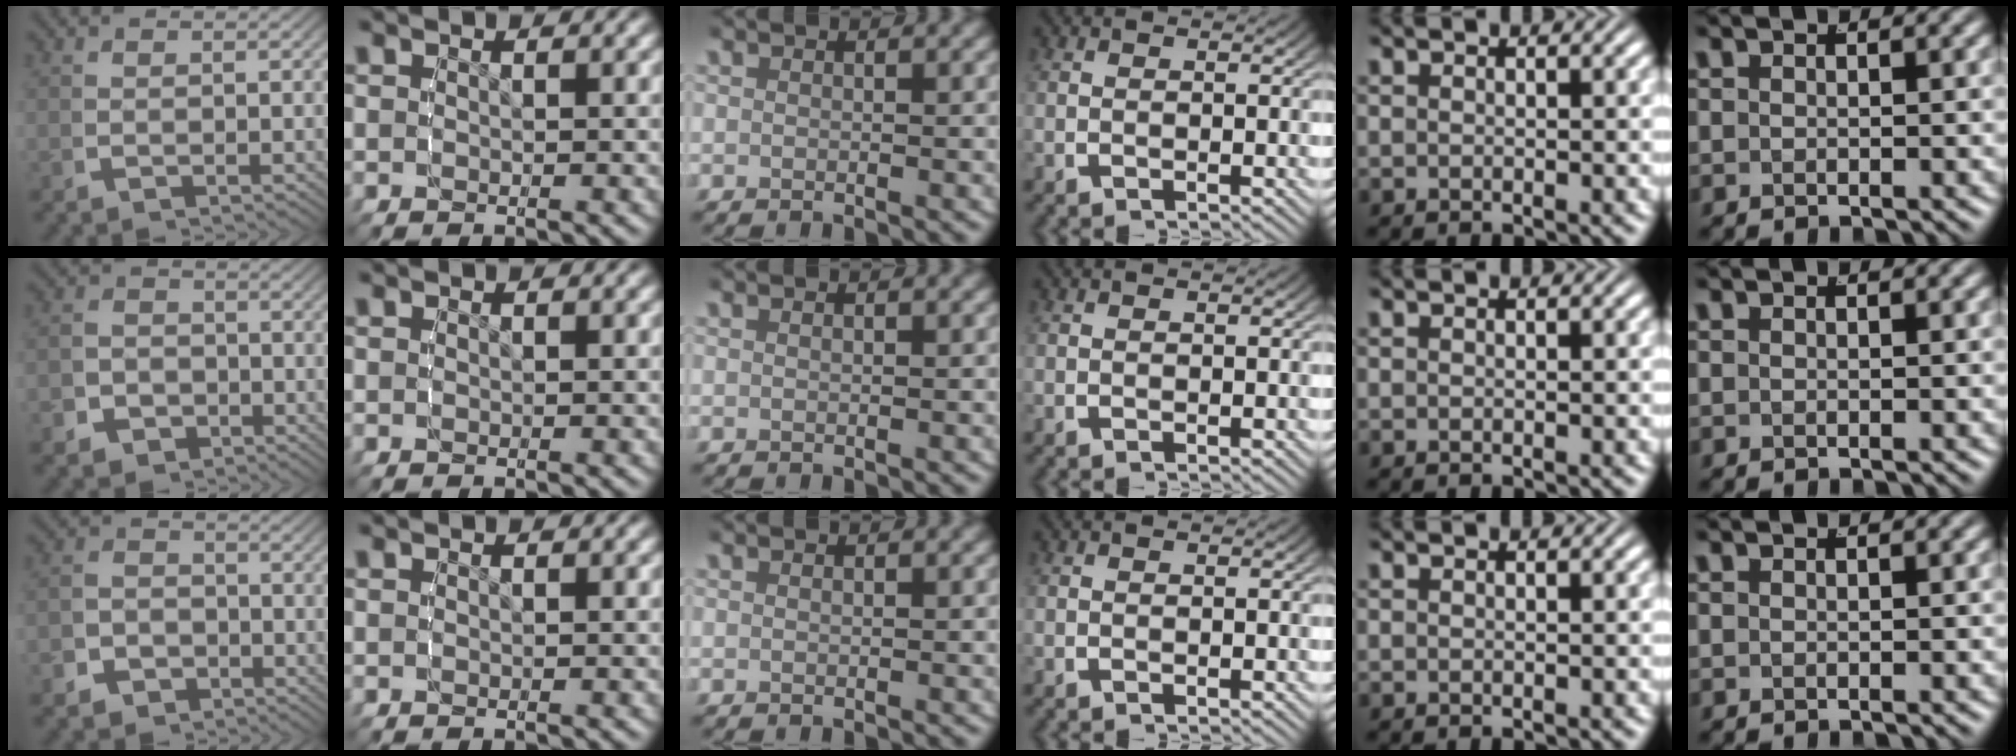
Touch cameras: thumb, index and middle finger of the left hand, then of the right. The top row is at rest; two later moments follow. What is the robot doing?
{"motion": "lift_and_place", "object": "sponge"}